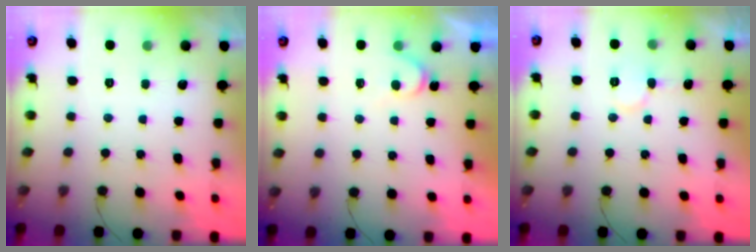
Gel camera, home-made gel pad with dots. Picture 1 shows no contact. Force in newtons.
{"total": 4.5, "press": 4.5, "slide": 0.4}
{"total": 7.0, "press": 7.0, "slide": 0.6}